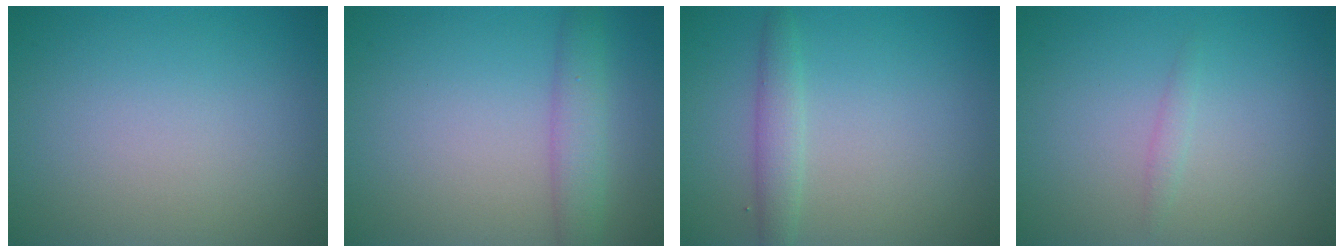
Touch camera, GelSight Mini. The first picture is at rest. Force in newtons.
{"total": 3.0, "press": 3.0, "slide": 0.1}
{"total": 2.0, "press": 2.0, "slide": 0.2}
{"total": 0.7, "press": 0.7, "slide": 0.0}